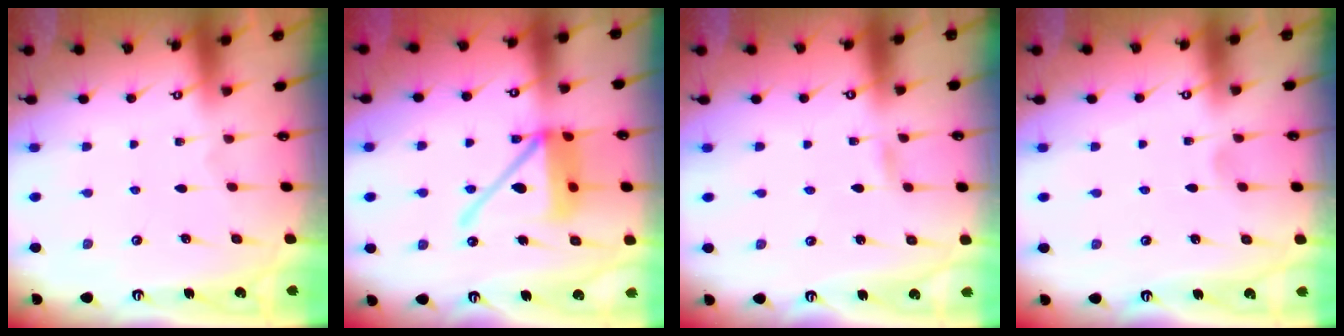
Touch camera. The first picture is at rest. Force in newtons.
{"total": 15.3, "press": 15.2, "slide": 1.9}
{"total": 1.7, "press": 1.7, "slide": 0.2}
{"total": 2.3, "press": 2.3, "slide": 0.3}